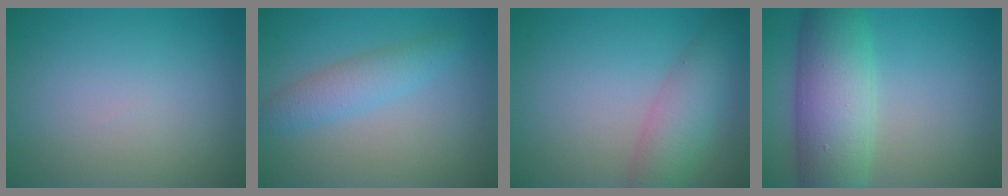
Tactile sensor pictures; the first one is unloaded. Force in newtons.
{"total": 2.9, "press": 2.9, "slide": 0.0}
{"total": 4.3, "press": 4.3, "slide": 0.1}
{"total": 8.4, "press": 8.4, "slide": 0.2}